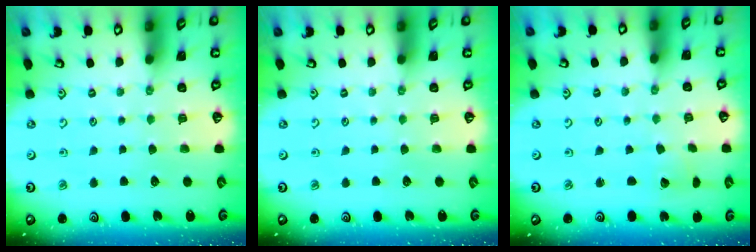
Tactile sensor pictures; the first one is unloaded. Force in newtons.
{"total": 0.0}
{"total": 1.4, "press": 1.3, "slide": 0.2}